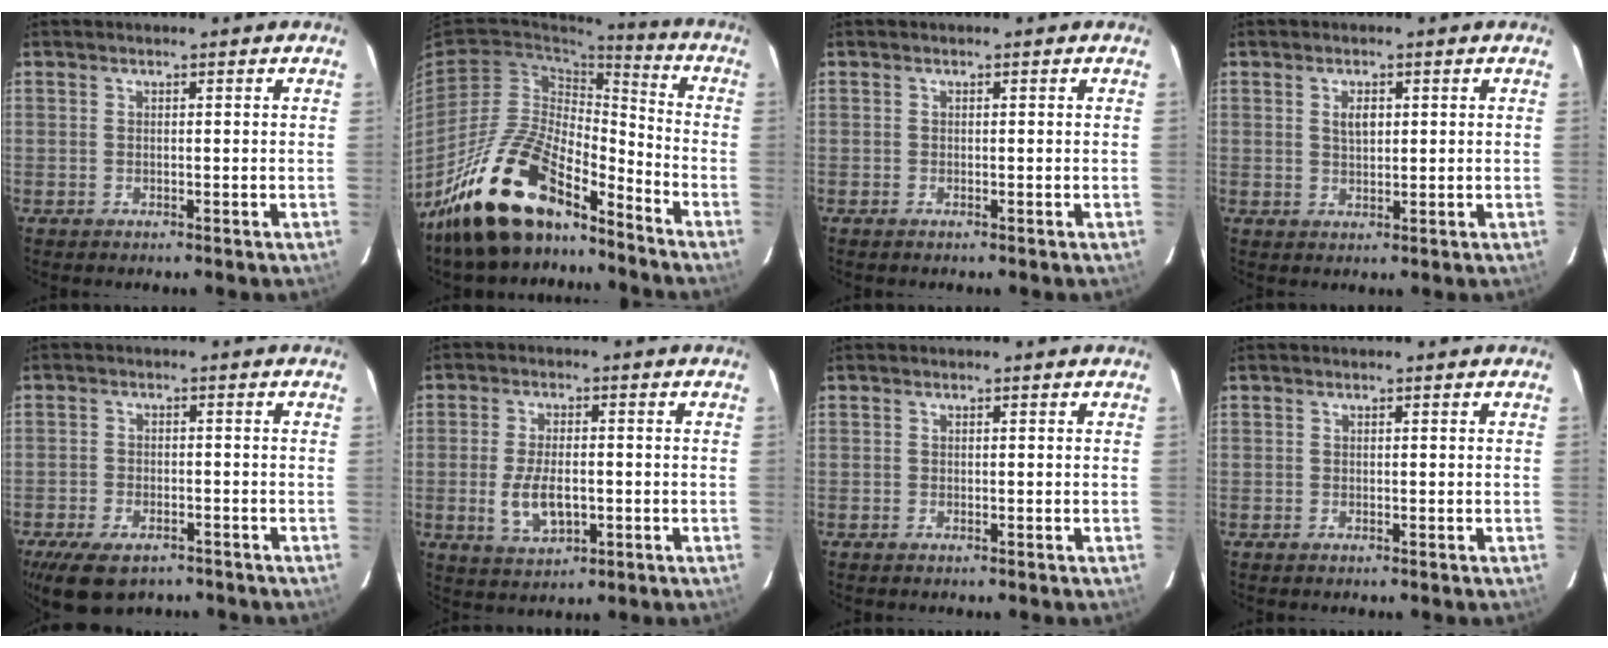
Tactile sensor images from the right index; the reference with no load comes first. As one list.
[{"total": 19.5, "force": [-15.0, 6.8, 10.4], "torque": [-0.210, 0.001, -0.272]}, {"total": 0.0}, {"total": 2.7, "force": [0.7, 1.5, 2.1], "torque": [-0.036, 0.004, 0.013]}, {"total": 10.2, "force": [-7.2, 4.9, 5.4], "torque": [-0.126, -0.016, -0.118]}, {"total": 7.5, "force": [-1.7, 3.7, 6.3], "torque": [-0.129, -0.008, -0.025]}, {"total": 0.0}, {"total": 0.0}]